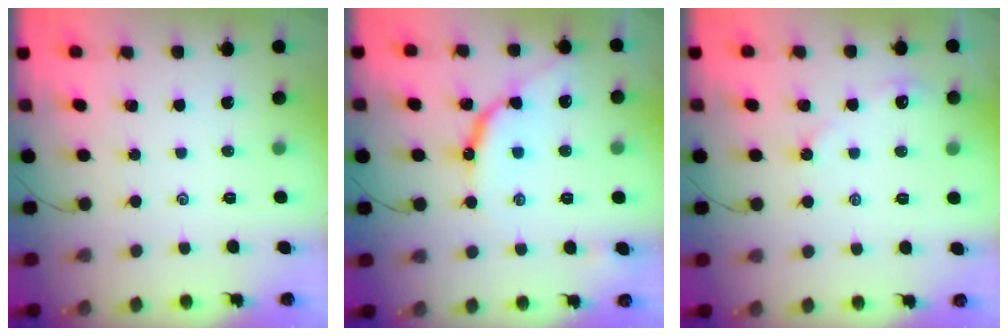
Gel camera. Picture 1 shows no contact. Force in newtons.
{"total": 10.0, "press": 10.0, "slide": 0.9}
{"total": 3.6, "press": 3.5, "slide": 0.6}